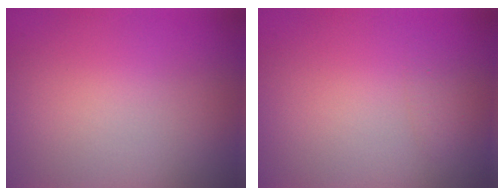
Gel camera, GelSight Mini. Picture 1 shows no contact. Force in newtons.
{"total": 0.7, "press": 0.7, "slide": 0.0}